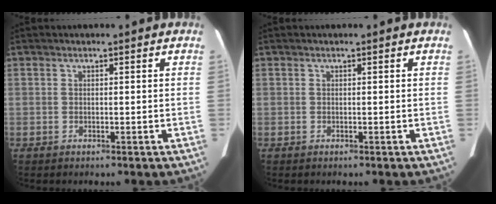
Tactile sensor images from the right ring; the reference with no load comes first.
{"total": 0.0}